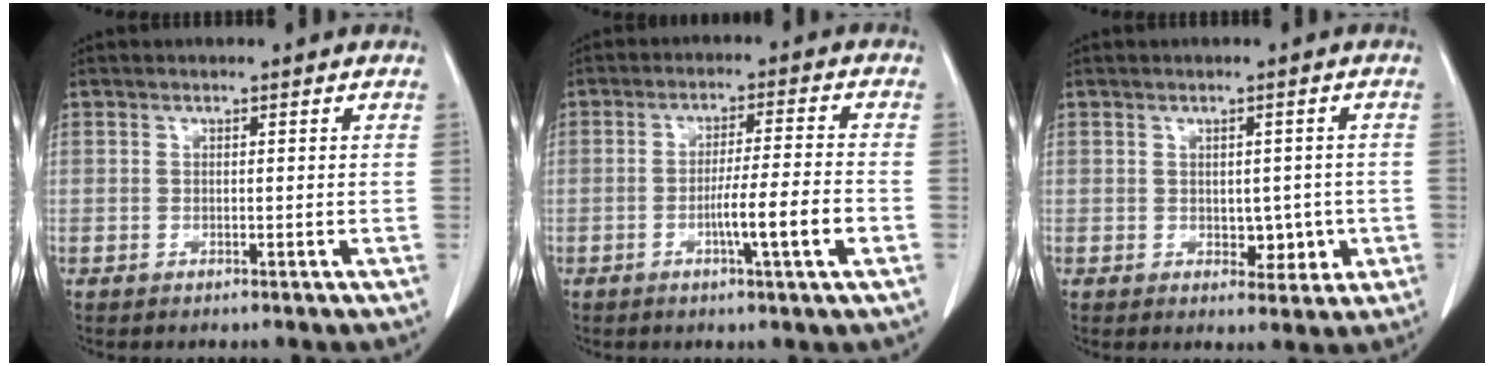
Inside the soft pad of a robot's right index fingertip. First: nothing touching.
{"total": 7.9, "force": [-2.7, -0.5, 7.4], "torque": [-0.118, -0.006, -0.047]}
{"total": 4.4, "force": [-0.7, 2.8, 3.3], "torque": [-0.033, 0.007, 0.001]}